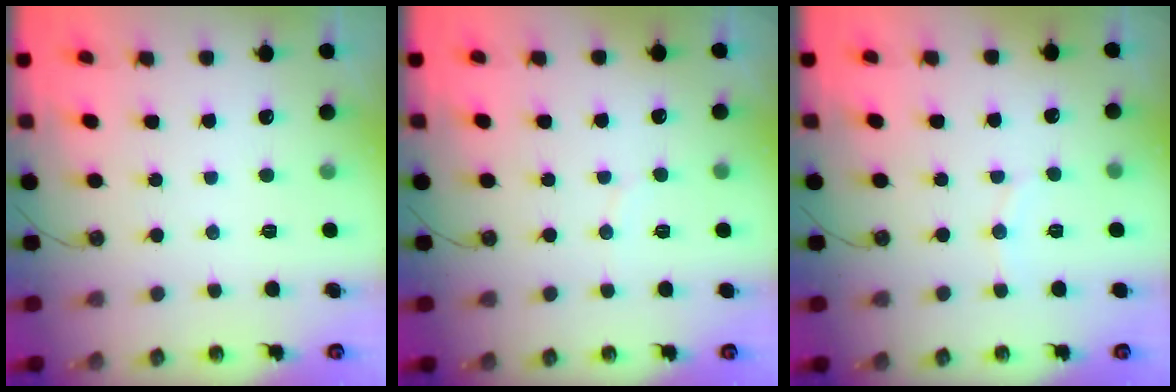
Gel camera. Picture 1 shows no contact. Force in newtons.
{"total": 3.2, "press": 3.2, "slide": 0.3}
{"total": 5.0, "press": 4.7, "slide": 1.7}